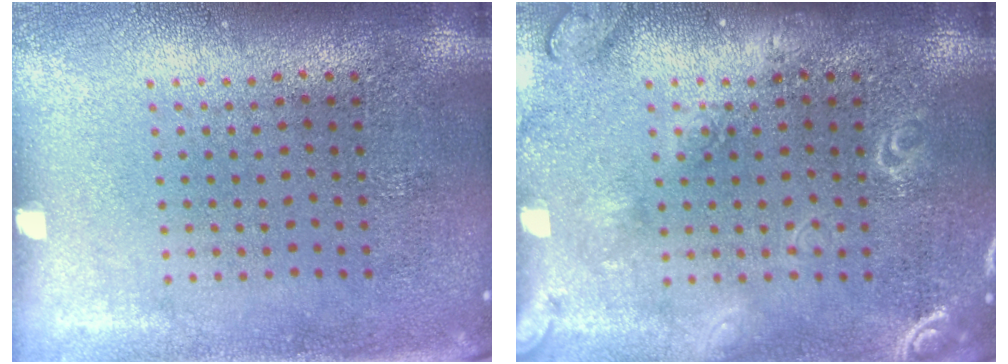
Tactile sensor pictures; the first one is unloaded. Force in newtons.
{"total": 3.1, "press": 3.1, "slide": 0.4}